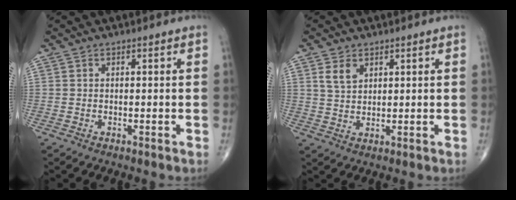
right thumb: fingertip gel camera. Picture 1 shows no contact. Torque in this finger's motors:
{"motor_torque": [0.94, 0.89, 0.66, 0.07, 0.12]}